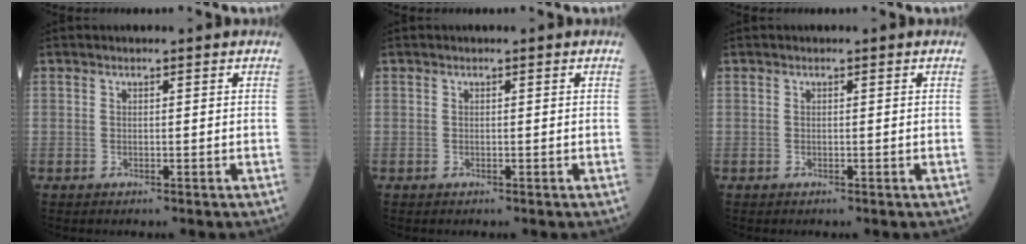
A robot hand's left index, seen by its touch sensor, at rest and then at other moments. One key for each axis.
{"total": 0.0}
{"total": 0.0}